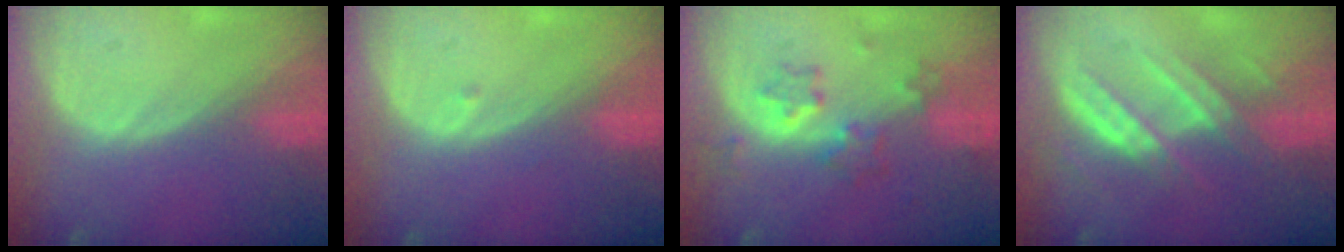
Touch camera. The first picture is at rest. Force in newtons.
{"total": 0.5, "press": 0.4, "slide": 0.3}
{"total": 6.1, "press": 5.8, "slide": 1.8}
{"total": 7.1, "press": 6.9, "slide": 1.8}